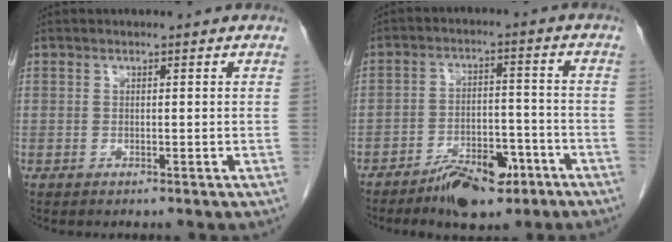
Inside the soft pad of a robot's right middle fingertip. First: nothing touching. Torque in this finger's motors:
{"motor_torque": [0.34, -0.30, 0.08, 0.04]}